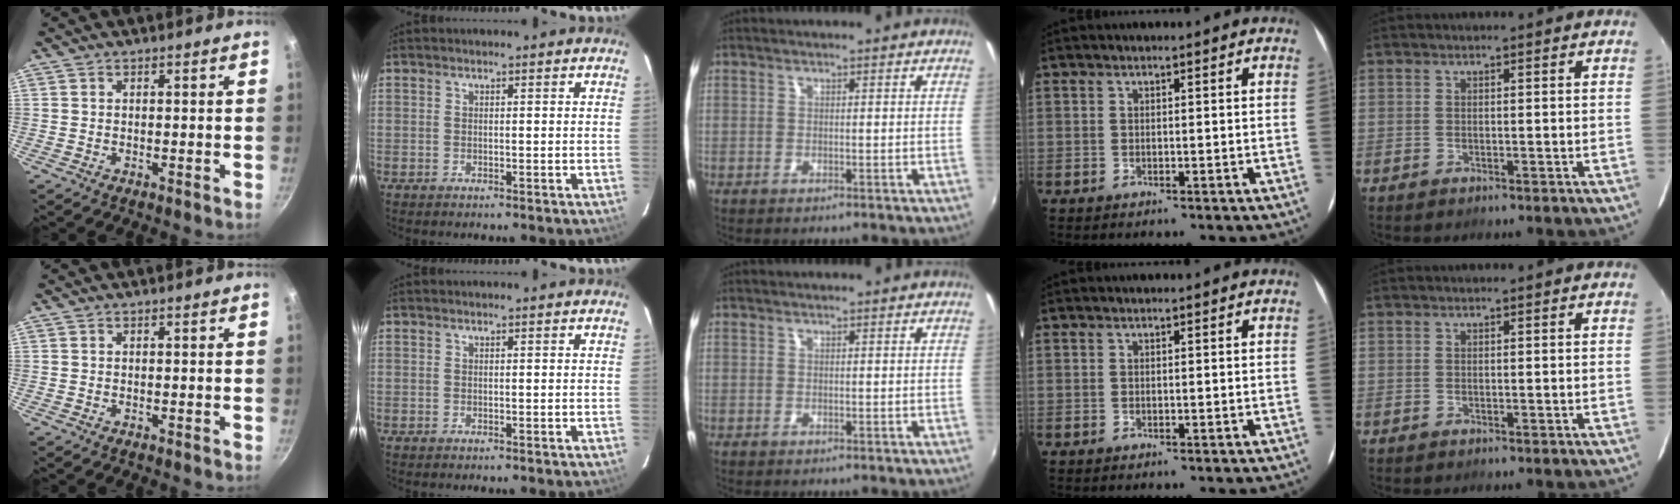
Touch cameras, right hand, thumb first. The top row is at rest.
{}